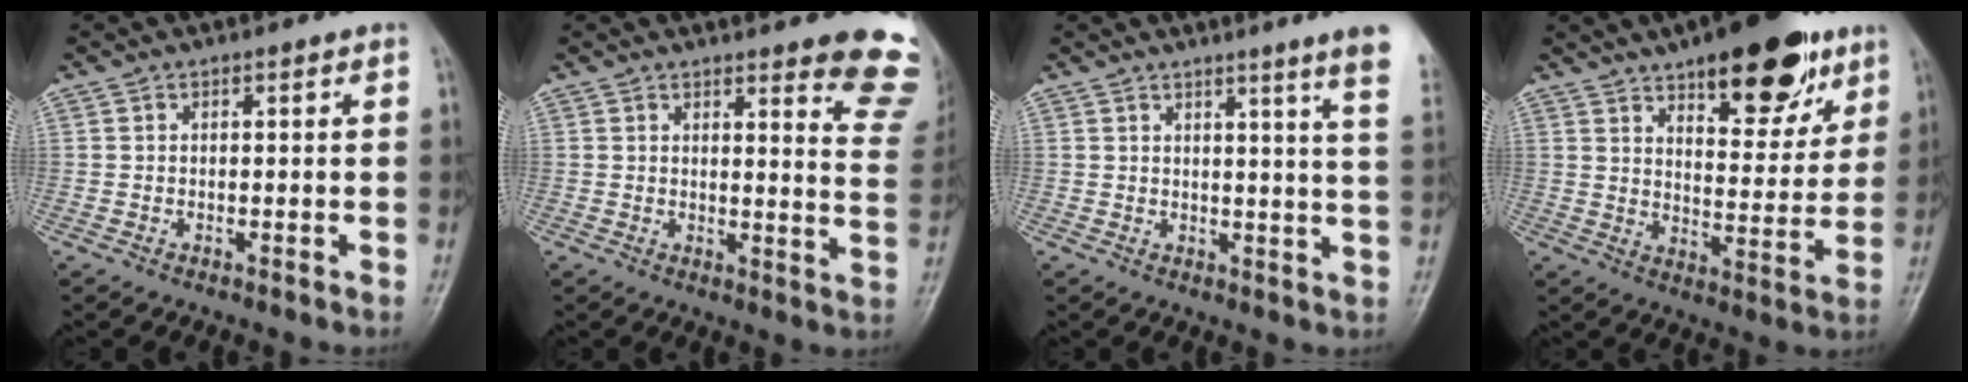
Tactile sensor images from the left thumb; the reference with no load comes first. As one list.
[{"total": 12.4, "force": [9.5, 2.8, 7.4], "torque": [-0.050, -0.063, 0.090]}, {"total": 9.9, "force": [6.8, -0.8, 7.1], "torque": [-0.084, -0.033, 0.062]}, {"total": 18.4, "force": [11.2, 7.4, 12.5], "torque": [-0.127, -0.052, 0.166]}]